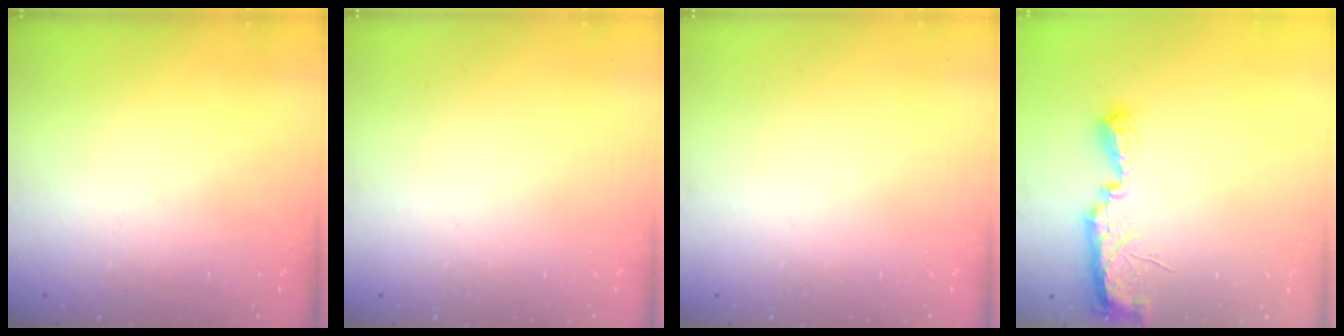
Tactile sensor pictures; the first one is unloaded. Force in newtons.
{"total": 0.0}
{"total": 0.0}
{"total": 7.5, "press": 7.5, "slide": 0.5}